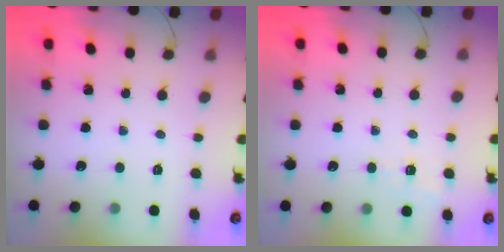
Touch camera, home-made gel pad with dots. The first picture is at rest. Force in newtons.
{"total": 1.4, "press": 0.6, "slide": 1.3}